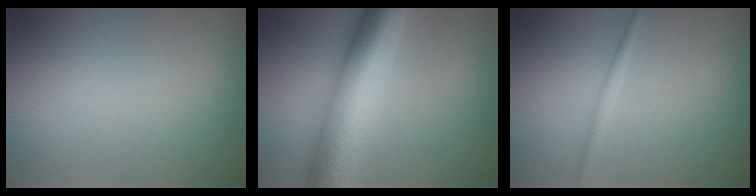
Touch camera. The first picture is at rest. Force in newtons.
{"total": 9.8, "press": 9.8, "slide": 0.2}
{"total": 1.0, "press": 1.0, "slide": 0.0}